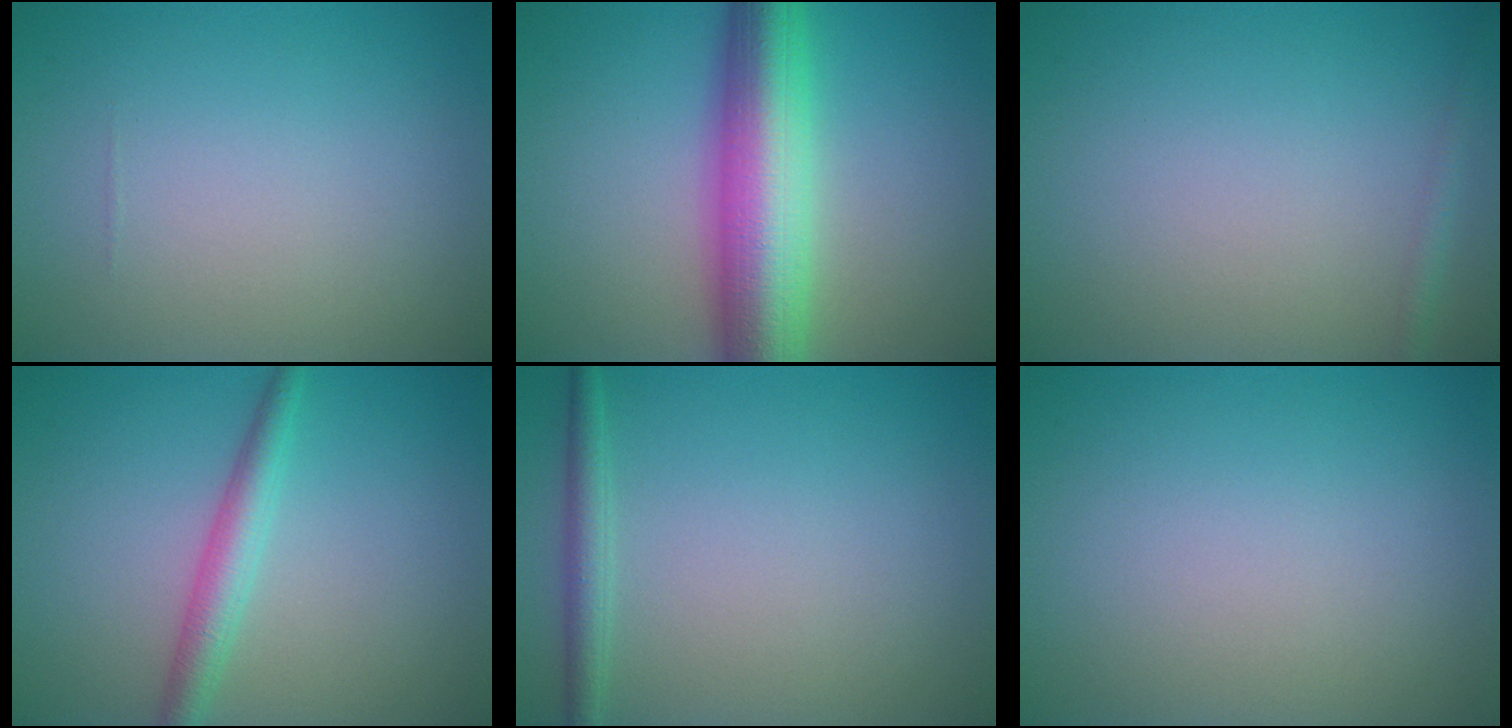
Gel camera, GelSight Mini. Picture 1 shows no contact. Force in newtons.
{"total": 9.9, "press": 9.9, "slide": 0.2}
{"total": 0.9, "press": 0.9, "slide": 0.1}
{"total": 2.9, "press": 2.9, "slide": 0.1}
{"total": 1.8, "press": 1.8, "slide": 0.1}
{"total": 0.0}